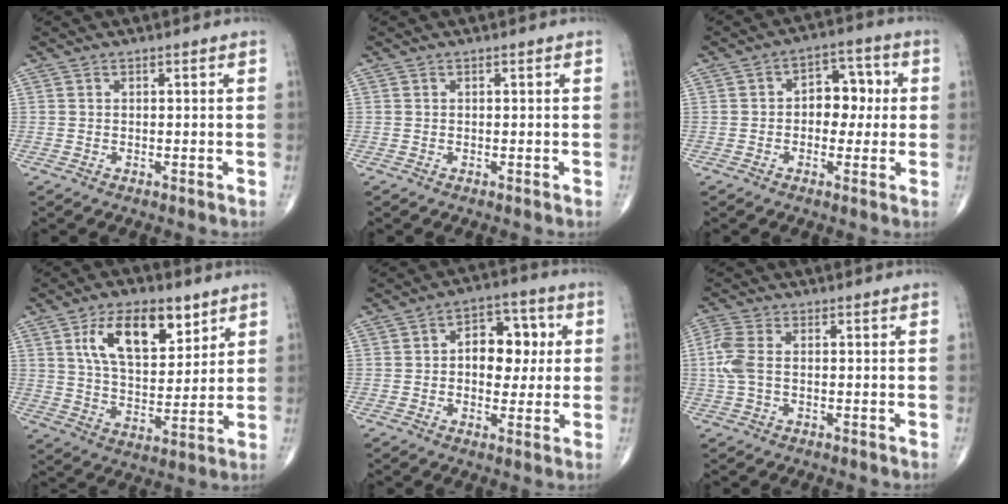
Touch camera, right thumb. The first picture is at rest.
{"total": 0.0}
{"total": 7.5, "force": [0.3, 5.2, 5.4], "torque": [-0.035, 0.022, -0.003]}
{"total": 14.6, "force": [7.0, 7.3, 10.5], "torque": [-0.148, -0.030, 0.128]}
{"total": 10.0, "force": [1.1, 6.7, 7.3], "torque": [-0.063, 0.018, 0.012]}
{"total": 5.5, "force": [0.1, 3.1, 4.5], "torque": [-0.135, 0.010, -0.002]}